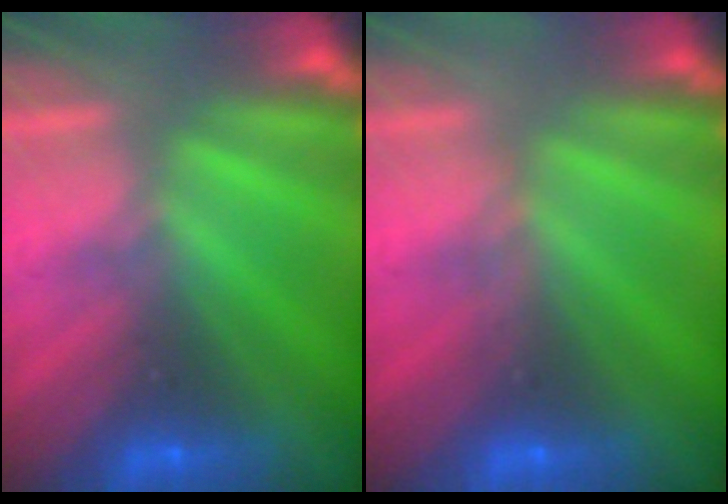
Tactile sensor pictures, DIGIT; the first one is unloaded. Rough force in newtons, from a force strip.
{"total": 3.1}